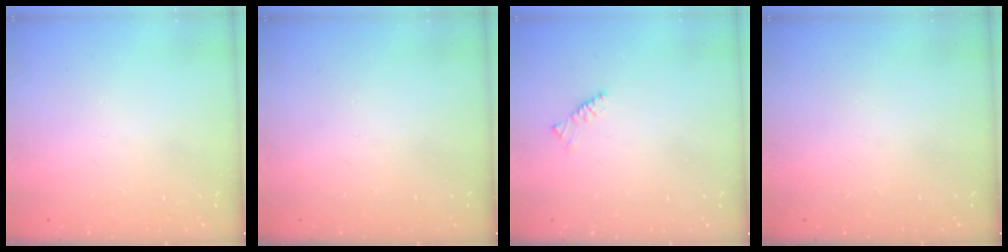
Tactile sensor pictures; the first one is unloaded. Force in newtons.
{"total": 0.0}
{"total": 2.4, "press": 2.3, "slide": 0.6}
{"total": 0.0}